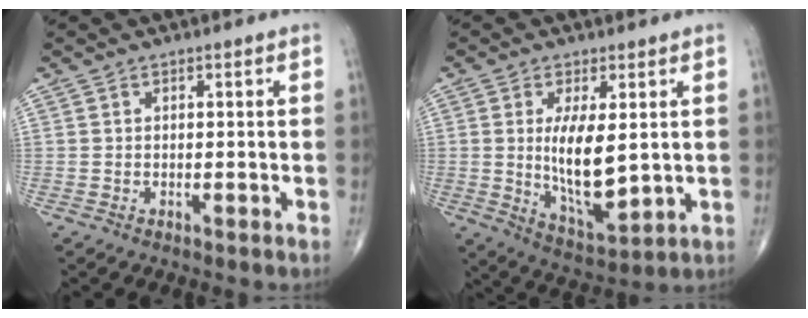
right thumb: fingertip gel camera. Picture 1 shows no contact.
{"total": 12.1, "force": [1.0, 4.8, 11.0], "torque": [-0.185, -0.030, 0.031]}